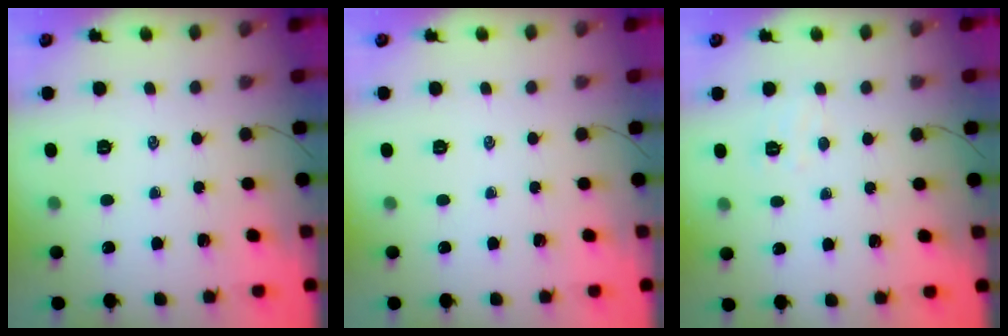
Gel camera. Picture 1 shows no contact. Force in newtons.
{"total": 0.0}
{"total": 4.0, "press": 3.9, "slide": 0.8}